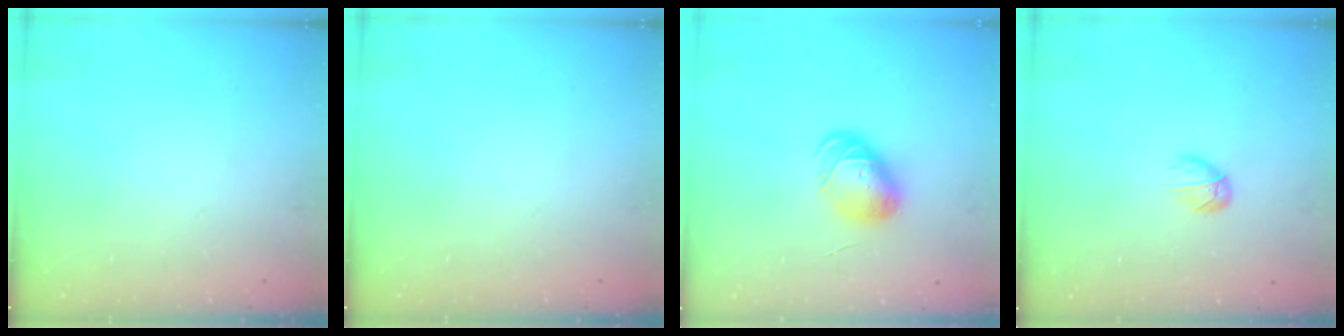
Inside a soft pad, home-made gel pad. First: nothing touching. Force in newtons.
{"total": 0.0}
{"total": 8.3, "press": 8.3, "slide": 0.8}
{"total": 3.8, "press": 3.6, "slide": 1.1}